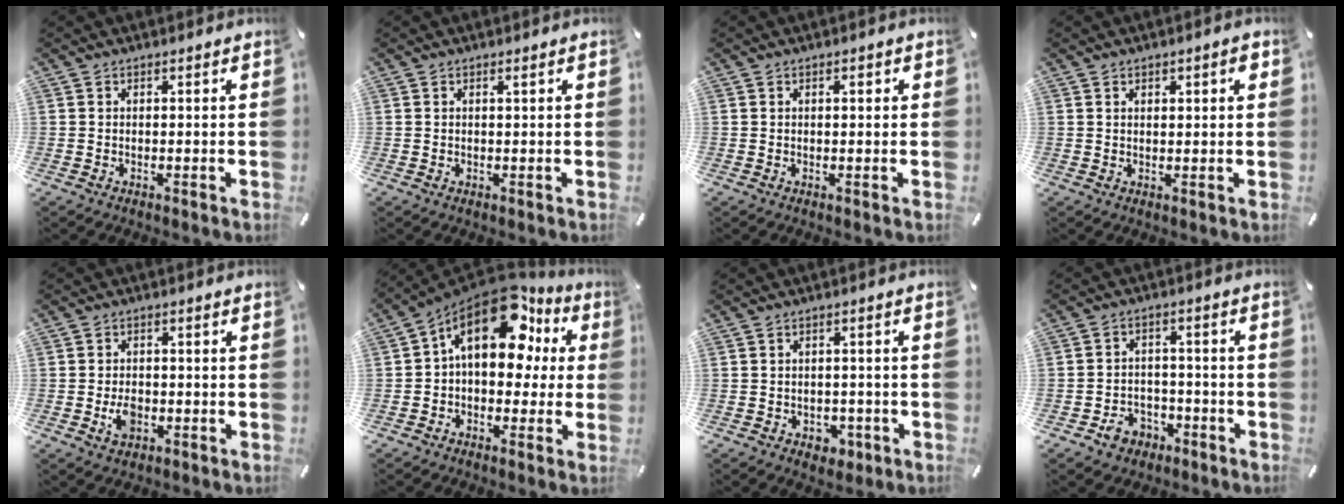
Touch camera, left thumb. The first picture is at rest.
{"total": 0.7, "force": [0.3, 0.1, 0.6], "torque": [-0.010, 0.000, 0.006]}
{"total": 1.4, "force": [0.4, 0.6, 1.2], "torque": [-0.016, 0.002, 0.003]}
{"total": 2.0, "force": [1.0, 0.8, 1.6], "torque": [-0.023, 0.000, 0.014]}
{"total": 4.4, "force": [-1.3, 3.0, 2.9], "torque": [-0.063, 0.003, -0.024]}
{"total": 18.4, "force": [8.1, 10.5, 12.7], "torque": [-0.199, -0.046, 0.140]}
{"total": 3.8, "force": [-1.4, 3.1, 1.8], "torque": [-0.021, 0.004, -0.025]}
{"total": 6.1, "force": [-3.1, 4.9, 1.9], "torque": [-0.042, 0.021, -0.056]}